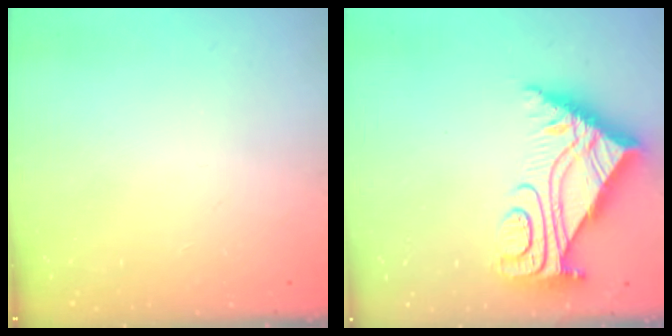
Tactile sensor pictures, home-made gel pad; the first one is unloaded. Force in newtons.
{"total": 8.9, "press": 8.8, "slide": 0.9}